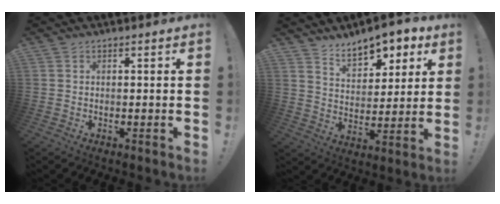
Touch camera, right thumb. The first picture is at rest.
{"total": 11.0, "force": [8.2, 5.6, 4.9], "torque": [-0.062, -0.057, 0.149]}